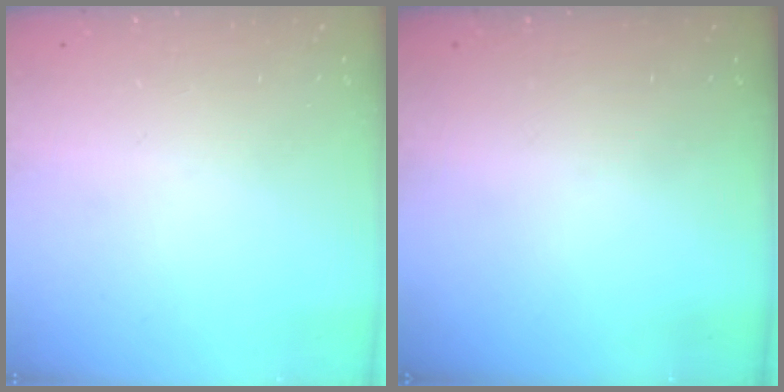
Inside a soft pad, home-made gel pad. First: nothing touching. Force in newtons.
{"total": 0.0}